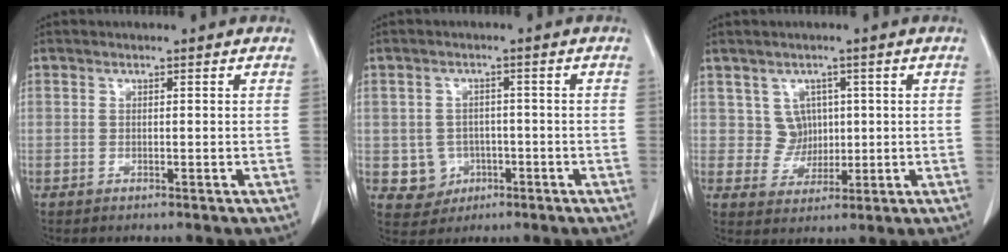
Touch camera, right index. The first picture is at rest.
{"total": 4.7, "force": [-1.1, 4.5, 0.7], "torque": [-0.005, 0.008, -0.006]}
{"total": 4.7, "force": [1.1, 4.6, 0.4], "torque": [0.002, 0.013, 0.023]}